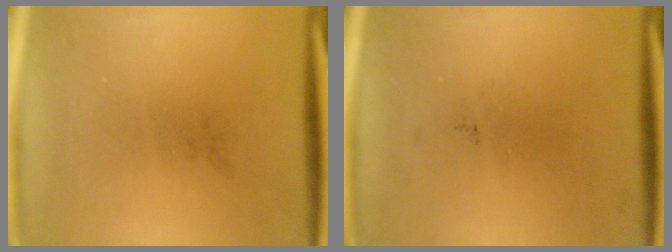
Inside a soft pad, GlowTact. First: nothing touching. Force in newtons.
{"total": 0.0}